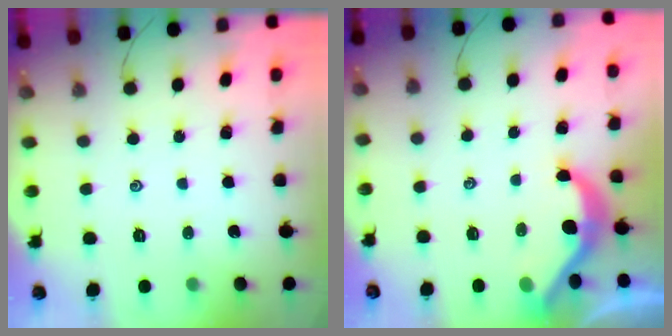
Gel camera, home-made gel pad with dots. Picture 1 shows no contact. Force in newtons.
{"total": 5.7, "press": 5.7, "slide": 0.8}